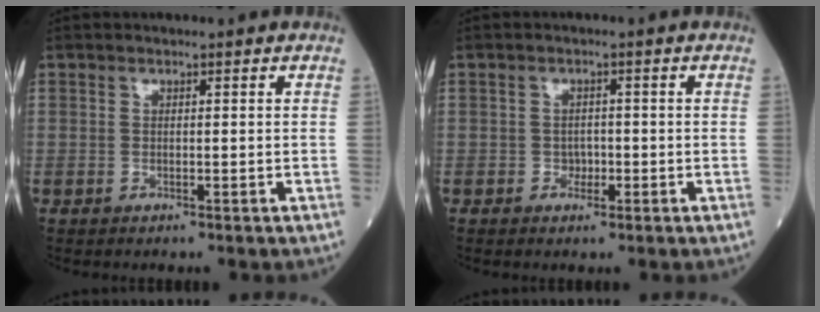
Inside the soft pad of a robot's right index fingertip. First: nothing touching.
{"total": 1.6, "force": [-0.6, 1.3, 0.8], "torque": [-0.007, 0.006, -0.007]}